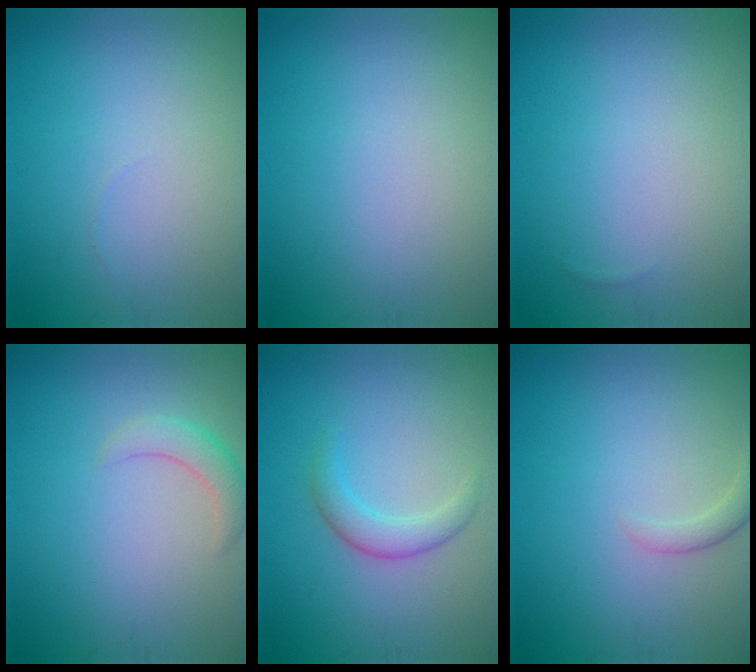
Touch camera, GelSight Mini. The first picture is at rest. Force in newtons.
{"total": 0.0}
{"total": 0.0}
{"total": 2.2, "press": 2.1, "slide": 0.2}
{"total": 2.2, "press": 2.2, "slide": 0.2}
{"total": 1.4, "press": 1.4, "slide": 0.1}